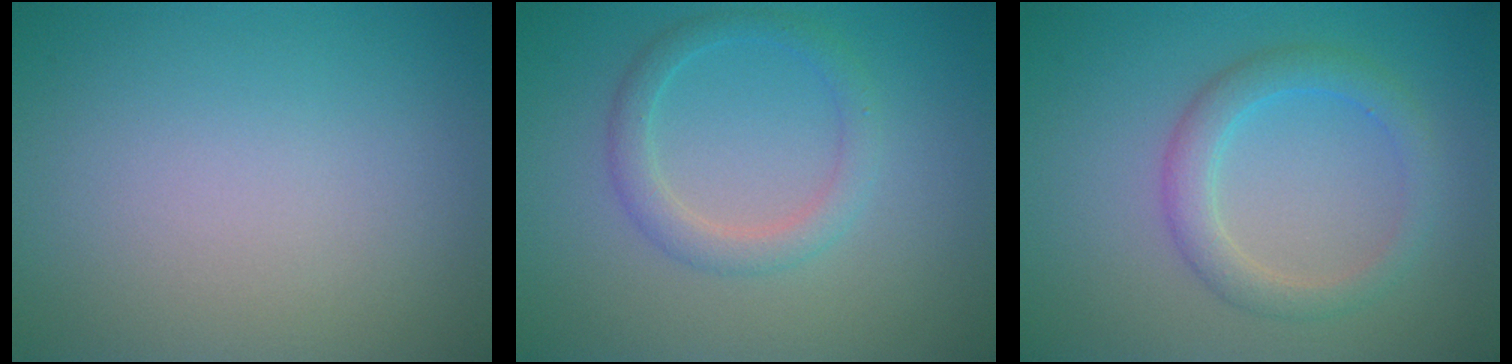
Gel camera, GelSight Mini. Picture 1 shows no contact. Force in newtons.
{"total": 2.4, "press": 2.4, "slide": 0.1}
{"total": 2.9, "press": 2.9, "slide": 0.1}